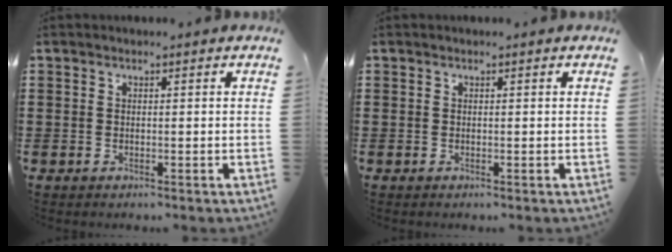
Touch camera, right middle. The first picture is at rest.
{"total": 0.0}